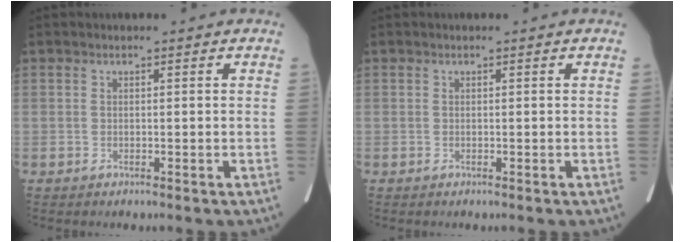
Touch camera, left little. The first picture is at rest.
{"total": 0.0}